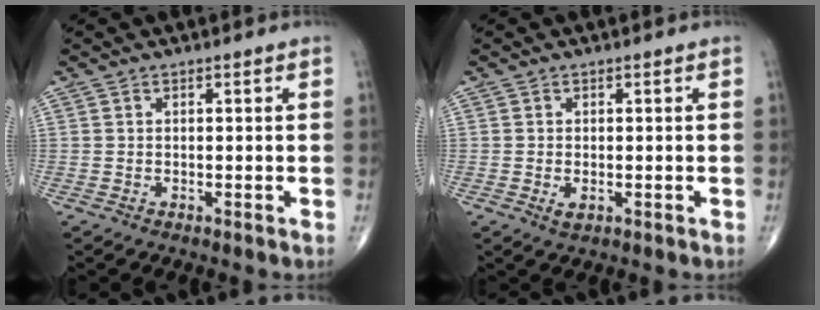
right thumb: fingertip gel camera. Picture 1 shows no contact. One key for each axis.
{"total": 1.6, "fx": -0.3, "fy": 1.0, "fz": 1.3, "tx": -0.025, "ty": -0.004, "tz": -0.004}